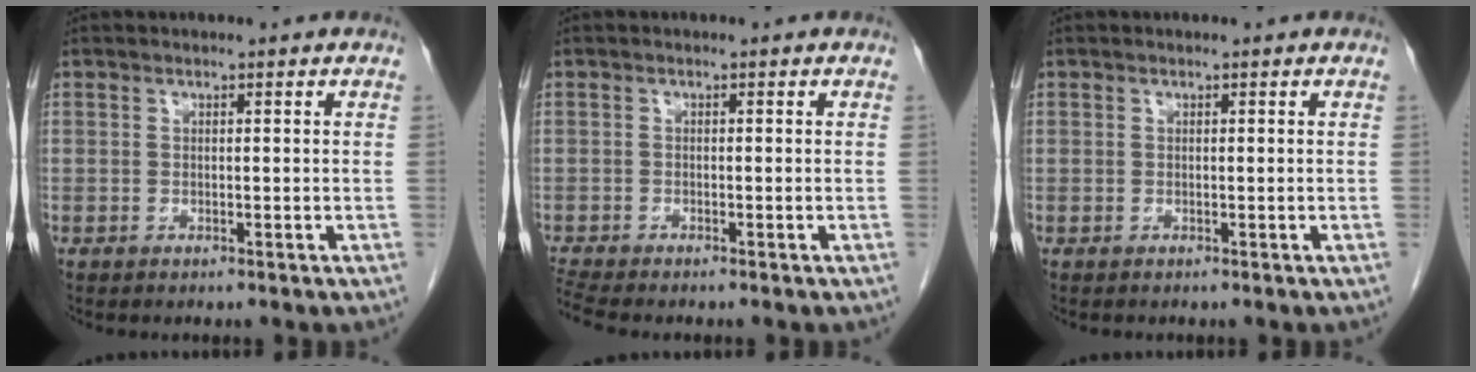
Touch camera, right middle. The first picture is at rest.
{"total": 2.6, "force": [-2.4, -0.5, 0.6], "torque": [-0.025, -0.016, -0.048]}
{"total": 0.0}